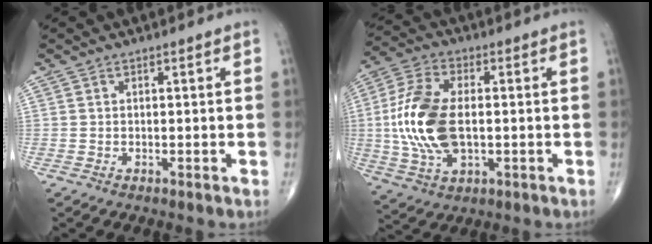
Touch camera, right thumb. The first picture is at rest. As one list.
[{"total": 15.5, "force": [-0.3, 8.4, 13.0], "torque": [-0.274, 0.006, -0.005]}]